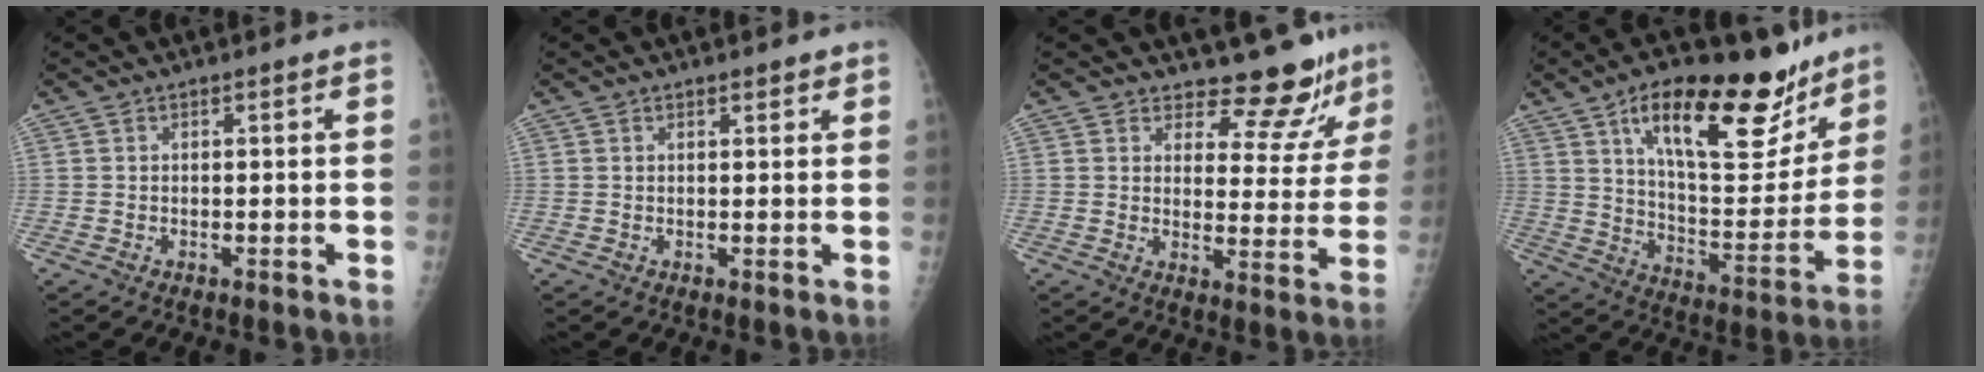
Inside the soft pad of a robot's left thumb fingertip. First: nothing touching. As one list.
[{"total": 1.2, "force": [0.9, 0.5, 0.5], "torque": [-0.001, -0.005, 0.011]}, {"total": 10.0, "force": [9.3, 3.3, 1.3], "torque": [0.021, -0.086, 0.111]}, {"total": 25.1, "force": [15.2, 9.9, 17.3], "torque": [-0.210, -0.055, 0.241]}]